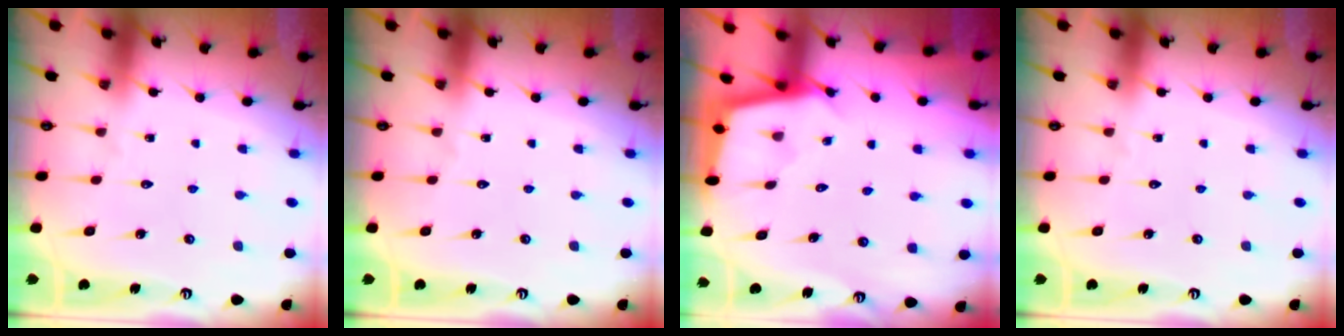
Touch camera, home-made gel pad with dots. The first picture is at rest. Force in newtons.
{"total": 0.0}
{"total": 2.5, "press": 2.5, "slide": 0.2}
{"total": 0.0}